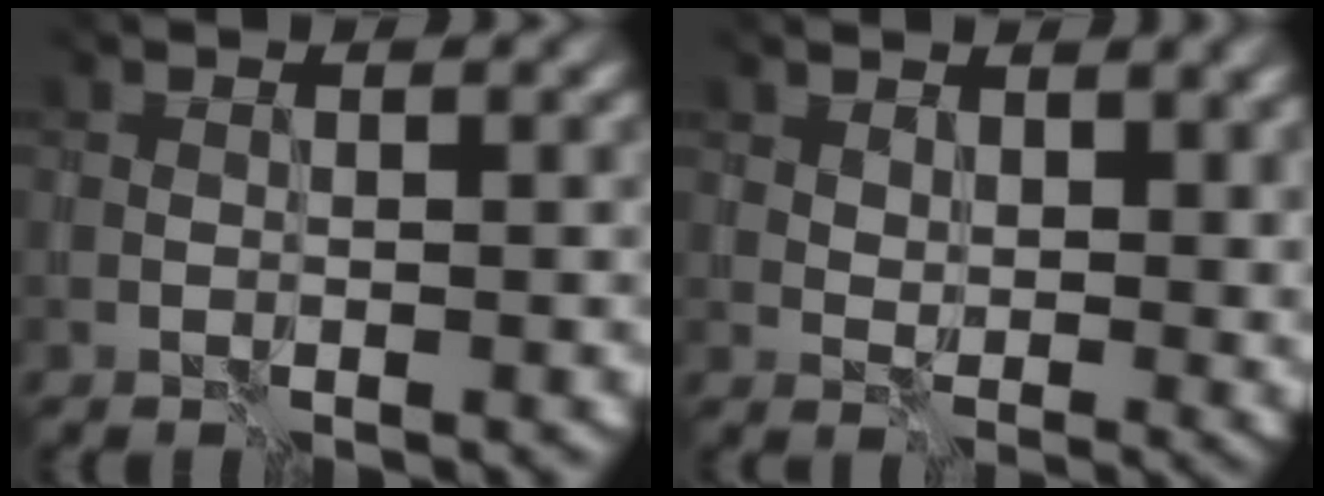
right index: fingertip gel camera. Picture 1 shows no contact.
{"total": 4.4, "force": [2.6, 2.6, 2.4], "torque": [-0.040, -0.008, 0.053]}